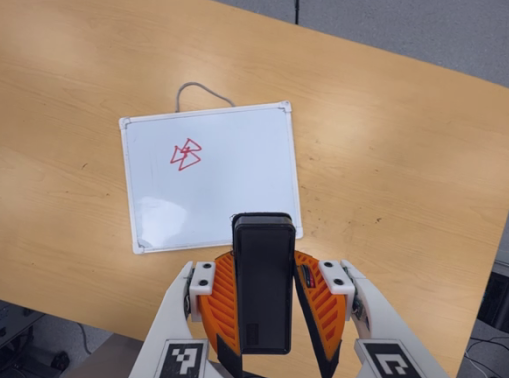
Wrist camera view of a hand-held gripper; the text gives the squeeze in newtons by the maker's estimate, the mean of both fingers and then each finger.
{"total": 5.4, "left": 4.3, "right": 6.4}